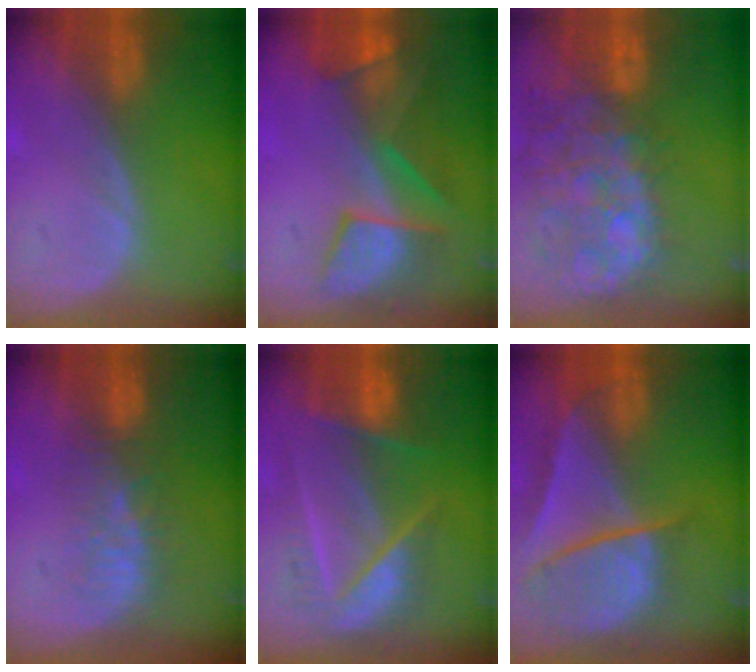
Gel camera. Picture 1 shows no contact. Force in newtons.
{"total": 9.0, "press": 8.3, "slide": 3.6}
{"total": 14.0, "press": 11.6, "slide": 7.9}
{"total": 5.7, "press": 5.3, "slide": 2.0}
{"total": 8.6, "press": 8.0, "slide": 3.1}
{"total": 9.6, "press": 8.1, "slide": 5.1}